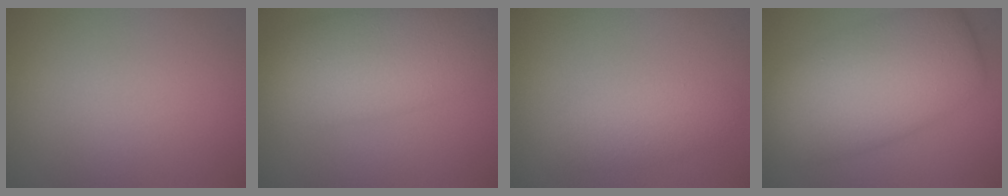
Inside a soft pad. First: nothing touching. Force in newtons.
{"total": 8.1, "press": 8.1, "slide": 0.0}
{"total": 2.4, "press": 2.4, "slide": 0.1}
{"total": 9.8, "press": 9.8, "slide": 0.2}